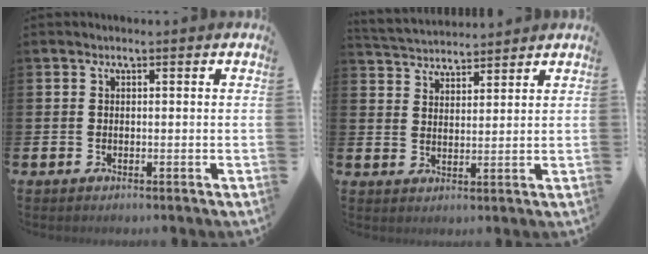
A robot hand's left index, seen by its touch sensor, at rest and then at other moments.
{"total": 4.0, "force": [3.9, 0.7, -0.2], "torque": [-0.010, -0.023, 0.071]}